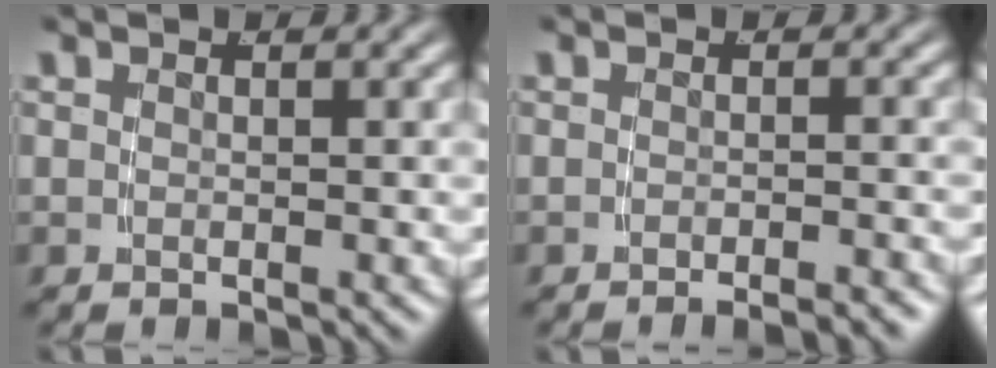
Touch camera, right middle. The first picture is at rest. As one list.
[{"total": 2.2, "force": [-2.1, -0.3, 0.7], "torque": [-0.003, 0.007, -0.039]}]